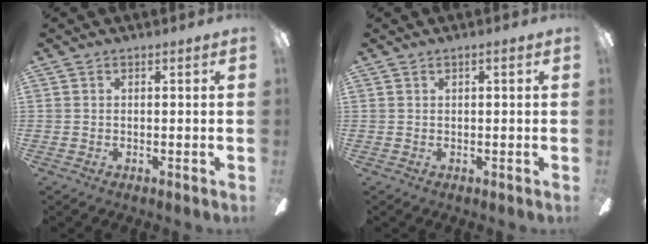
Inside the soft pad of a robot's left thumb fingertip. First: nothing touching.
{"total": 0.8, "force": [0.3, 0.1, 0.8], "torque": [-0.015, 0.001, 0.004]}